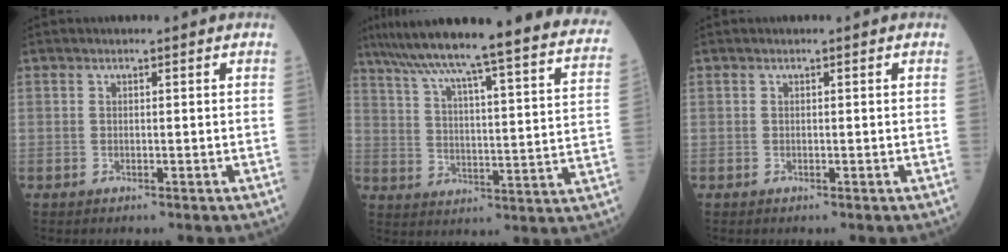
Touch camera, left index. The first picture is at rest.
{"total": 32.0, "force": [27.8, 1.0, 15.8], "torque": [-0.245, -0.057, 0.355]}
{"total": 0.0}